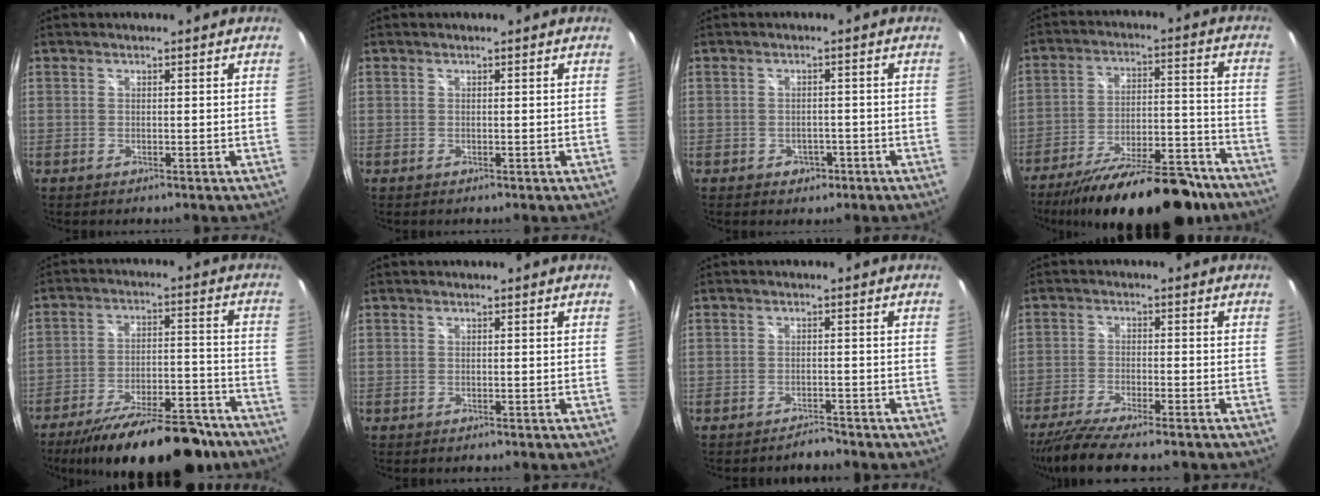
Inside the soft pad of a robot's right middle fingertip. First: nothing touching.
{"total": 0.0}
{"total": 2.9, "force": [-1.4, 2.4, 1.0], "torque": [-0.022, 0.004, -0.014]}
{"total": 24.2, "force": [-19.5, 6.9, 12.5], "torque": [-0.208, -0.019, -0.274]}
{"total": 22.8, "force": [-18.4, 6.6, 11.8], "torque": [-0.198, -0.016, -0.258]}
{"total": 0.0}
{"total": 2.5, "force": [-2.4, 0.5, 0.3], "torque": [-0.010, -0.002, -0.038]}
{"total": 10.1, "force": [-8.5, 0.9, 5.4], "torque": [-0.124, -0.036, -0.145]}